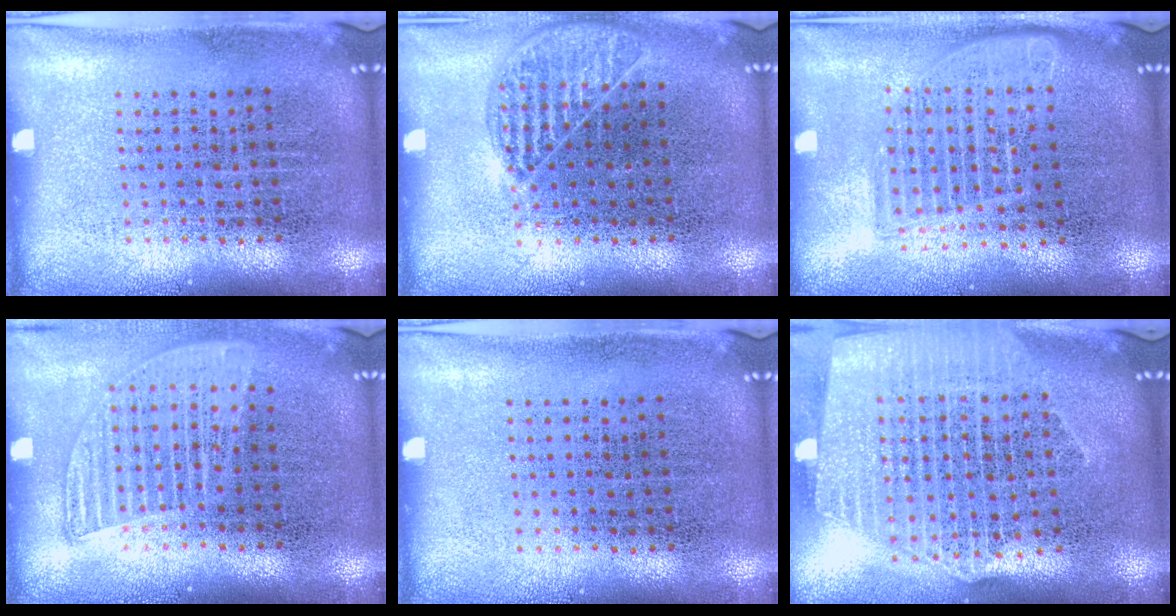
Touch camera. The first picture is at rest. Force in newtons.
{"total": 1.0, "press": 1.0, "slide": 0.3}
{"total": 1.6, "press": 1.4, "slide": 0.8}
{"total": 1.2, "press": 1.1, "slide": 0.5}
{"total": 0.0}
{"total": 2.5, "press": 2.1, "slide": 1.3}